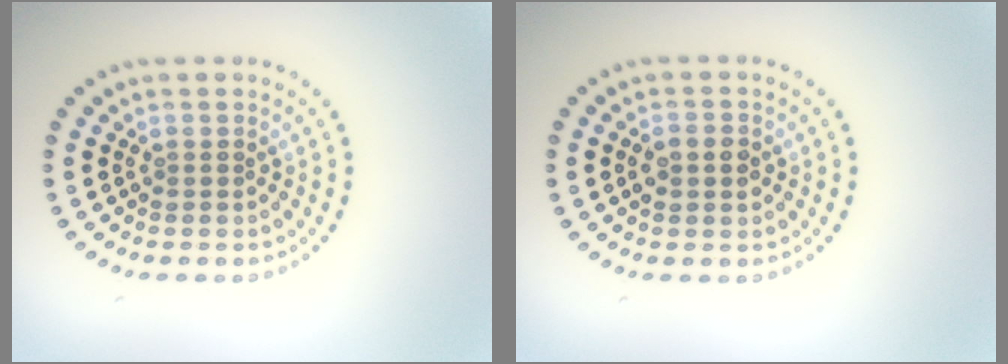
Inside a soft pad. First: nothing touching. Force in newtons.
{"total": 2.6, "press": 2.6, "slide": 0.2}